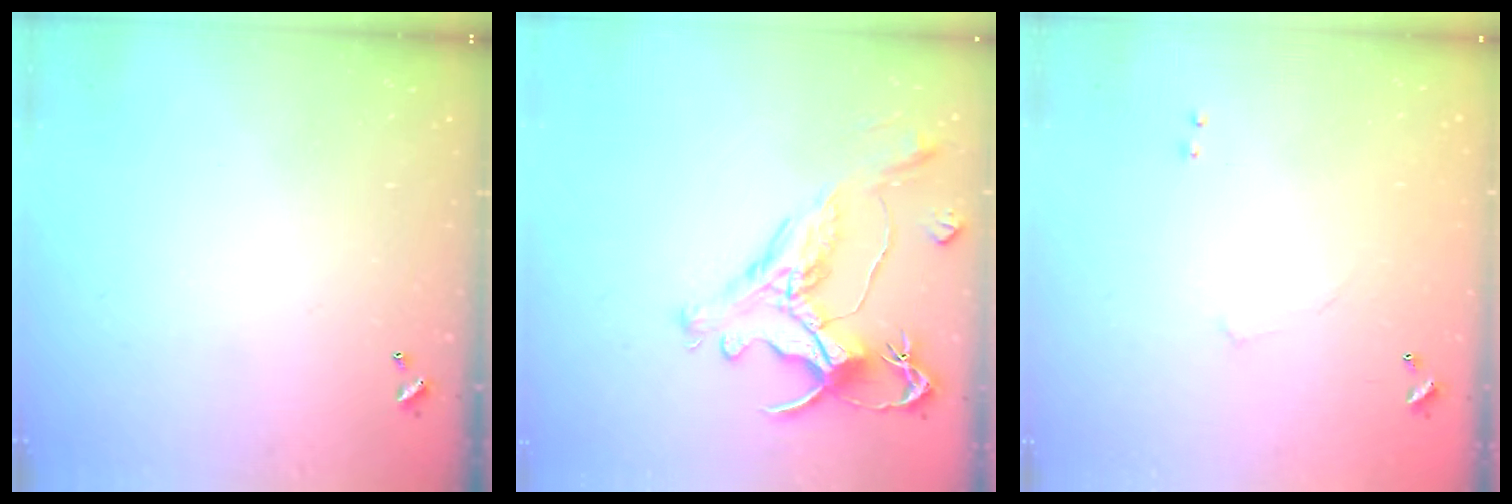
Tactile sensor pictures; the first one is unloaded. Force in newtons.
{"total": 1.2, "press": 0.3, "slide": 1.2}
{"total": 6.3, "press": 6.3, "slide": 0.7}